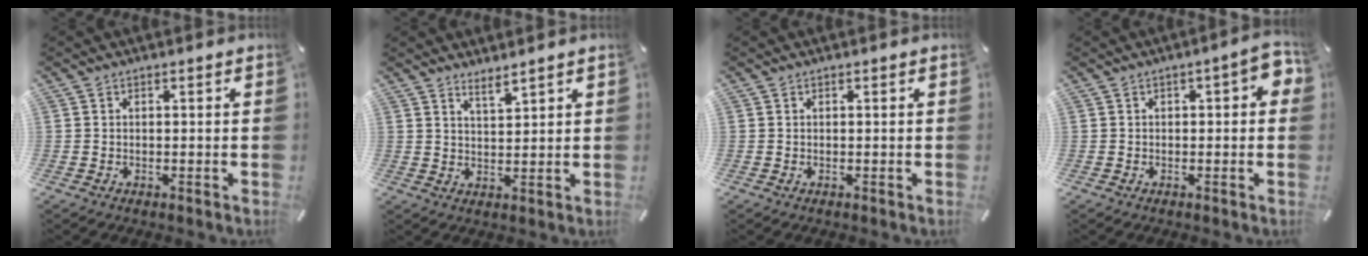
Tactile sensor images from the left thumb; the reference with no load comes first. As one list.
[{"total": 3.2, "force": [3.0, 0.1, 1.0], "torque": [-0.023, -0.018, 0.055]}, {"total": 0.0}, {"total": 5.4, "force": [0.2, 2.3, 4.9], "torque": [-0.063, 0.006, 0.000]}]